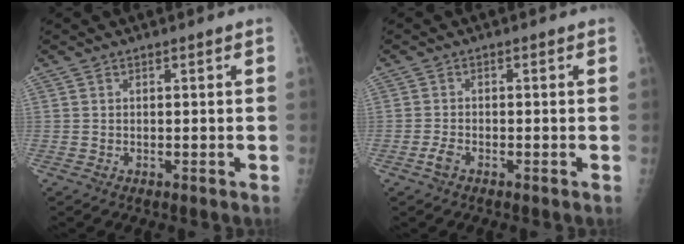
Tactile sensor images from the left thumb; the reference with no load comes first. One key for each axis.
{"total": 1.7, "fx": -1.2, "fy": 0.8, "fz": 0.9, "tx": -0.026, "ty": 0.001, "tz": -0.026}